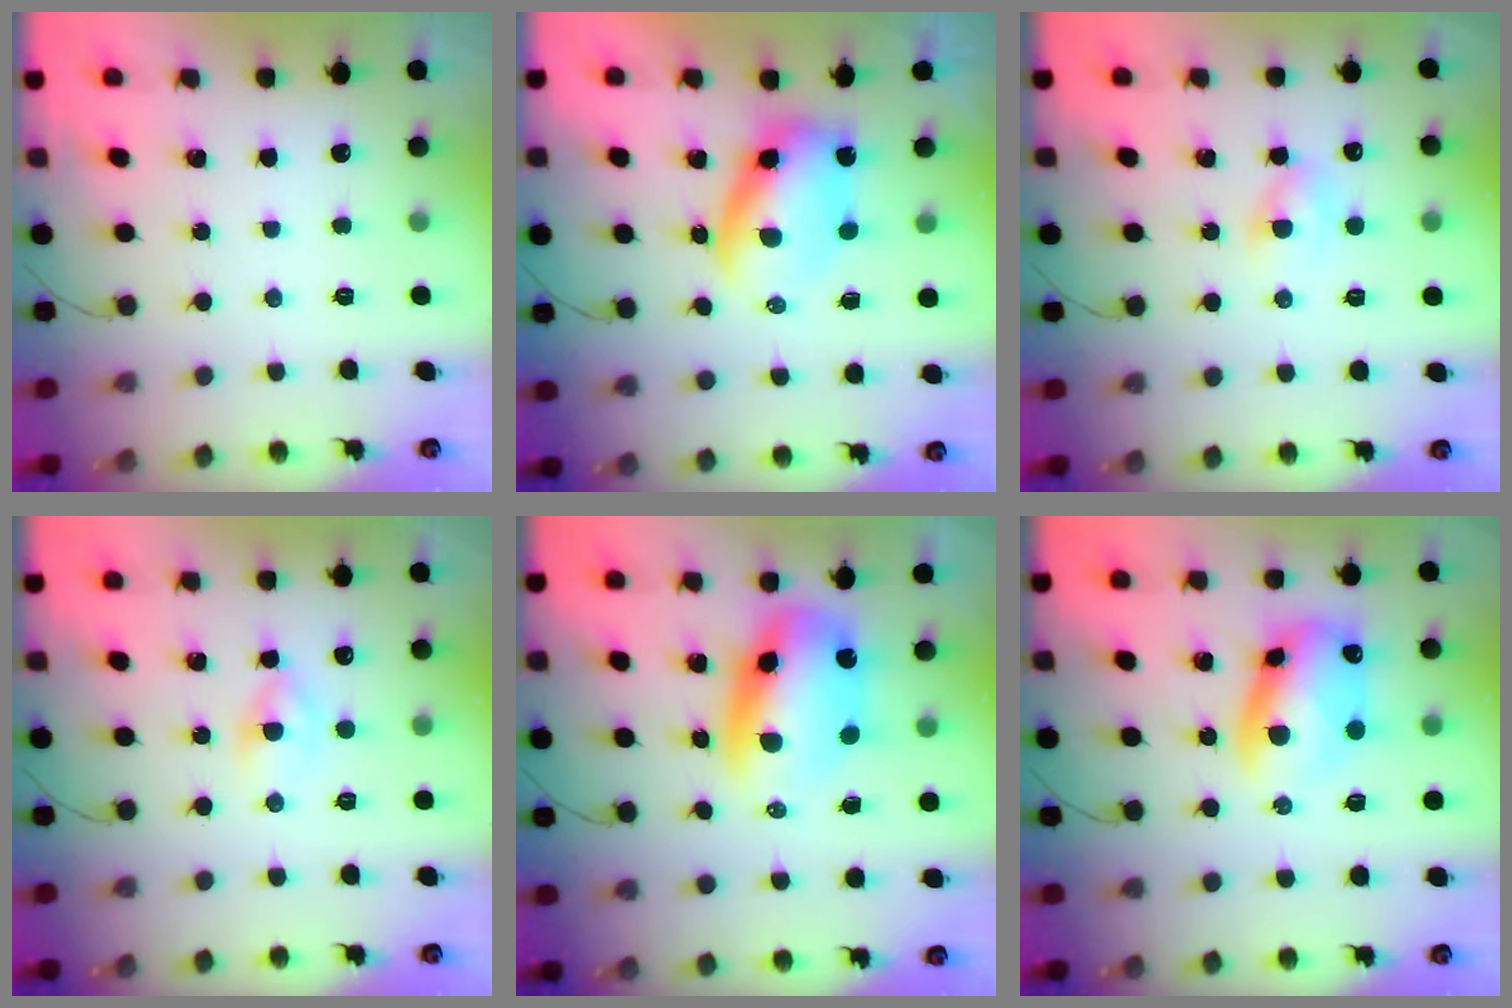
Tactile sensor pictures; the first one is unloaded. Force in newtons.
{"total": 5.5, "press": 5.5, "slide": 0.7}
{"total": 2.7, "press": 2.5, "slide": 1.1}
{"total": 2.4, "press": 2.1, "slide": 1.2}
{"total": 11.3, "press": 10.9, "slide": 2.8}
{"total": 10.9, "press": 10.7, "slide": 2.3}